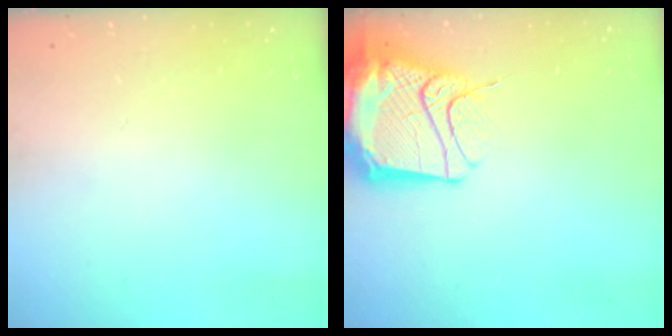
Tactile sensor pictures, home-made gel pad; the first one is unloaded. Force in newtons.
{"total": 24.0, "press": 20.5, "slide": 12.5}